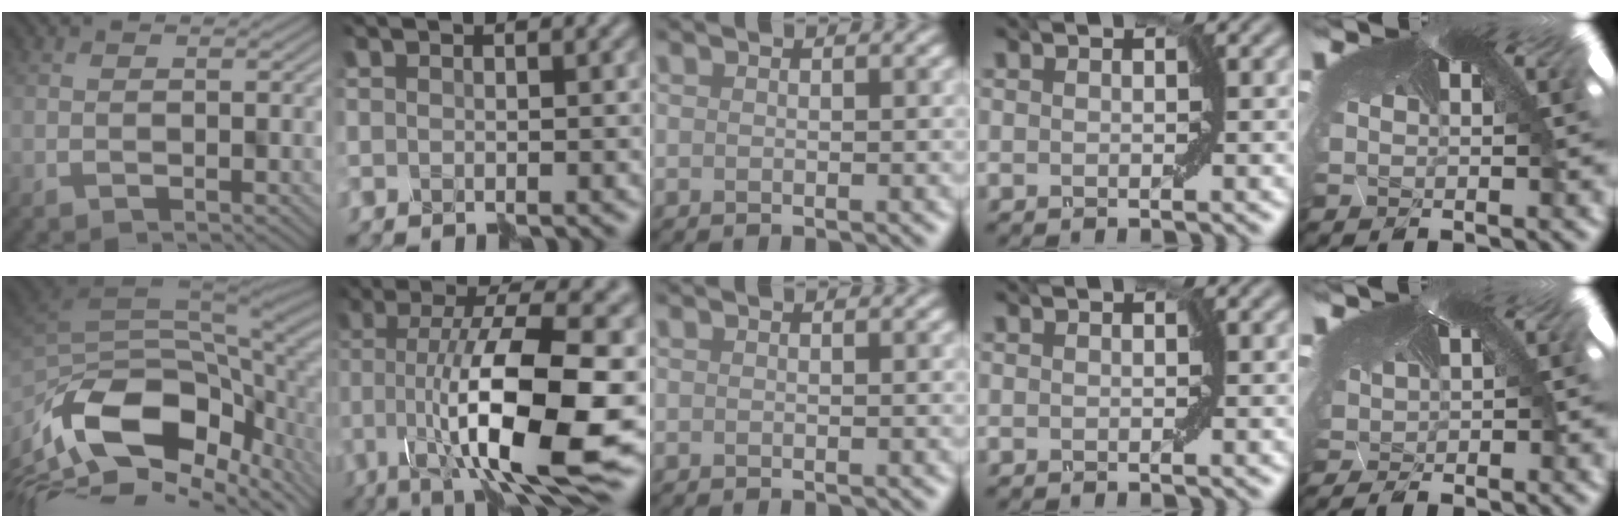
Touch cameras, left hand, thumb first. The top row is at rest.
{"thumb": {"total": 14.0, "force": [-3.2, 7.9, 11.1], "torque": [-0.242, -0.045, -0.034]}, "index": {"total": 12.7, "force": [-3.8, 2.8, 11.8], "torque": [-0.194, 0.003, -0.060]}, "little": {"total": 1.3, "force": [-0.3, 0.5, 1.2], "torque": [-0.042, -0.003, 0.005]}}